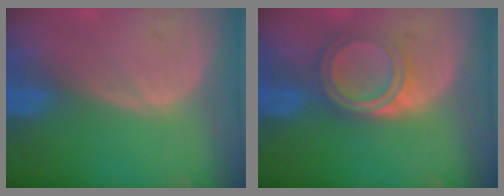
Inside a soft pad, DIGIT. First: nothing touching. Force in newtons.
{"total": 5.2, "press": 4.8, "slide": 1.9}